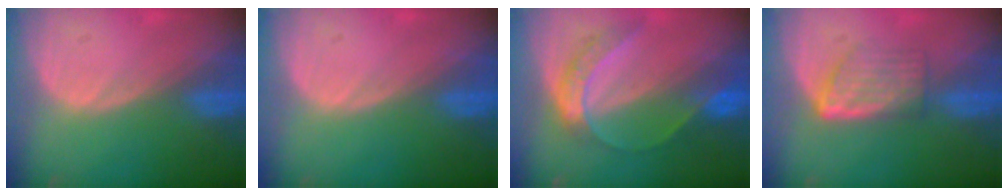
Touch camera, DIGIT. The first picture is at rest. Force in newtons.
{"total": 0.0}
{"total": 6.9, "press": 5.7, "slide": 3.9}
{"total": 5.9, "press": 5.3, "slide": 2.6}